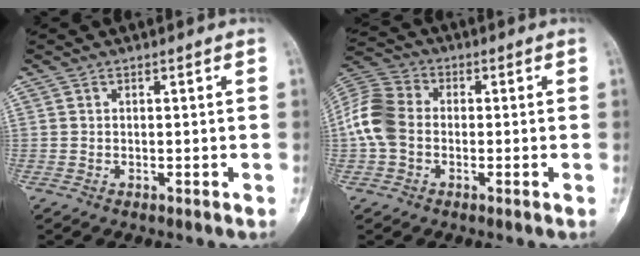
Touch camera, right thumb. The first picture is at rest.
{"total": 9.7, "force": [-1.1, 7.3, 6.3], "torque": [-0.130, 0.024, -0.036]}